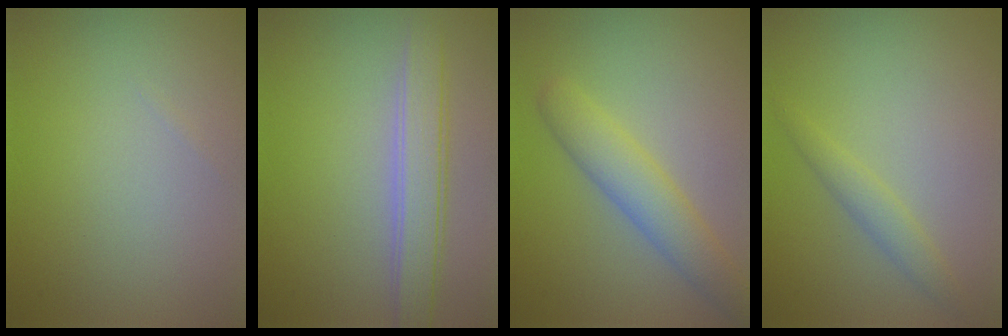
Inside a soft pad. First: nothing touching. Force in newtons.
{"total": 3.2, "press": 3.2, "slide": 0.1}
{"total": 3.9, "press": 3.9, "slide": 0.2}
{"total": 1.7, "press": 1.7, "slide": 0.1}